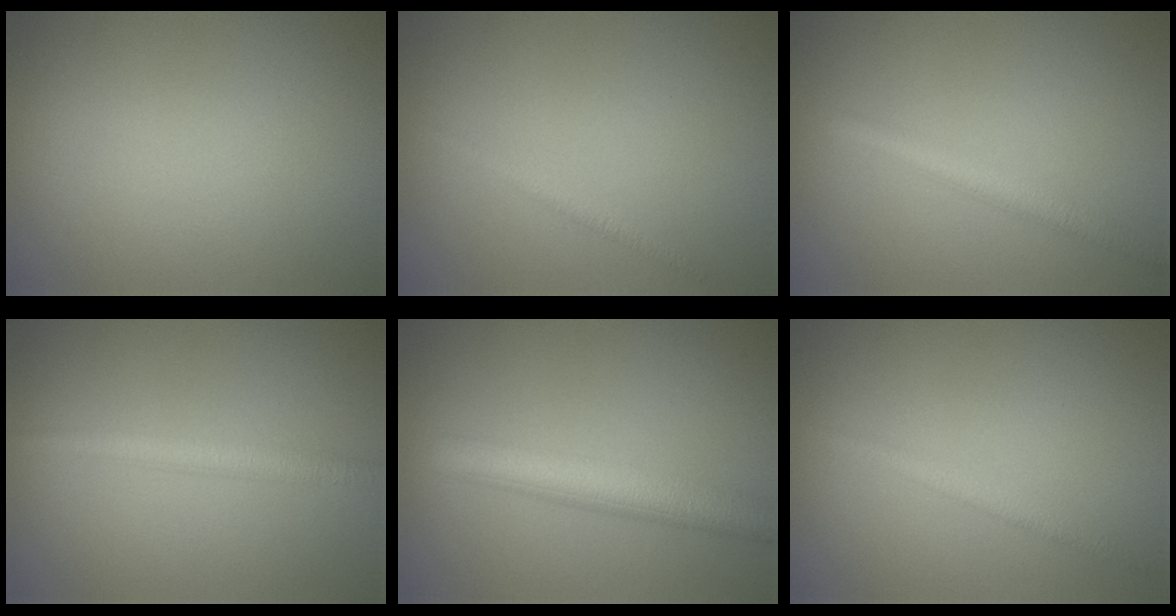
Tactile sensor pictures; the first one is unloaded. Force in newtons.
{"total": 0.9, "press": 0.9, "slide": 0.1}
{"total": 2.5, "press": 2.5, "slide": 0.1}
{"total": 2.5, "press": 2.5, "slide": 0.0}
{"total": 5.1, "press": 5.1, "slide": 0.1}
{"total": 1.3, "press": 1.3, "slide": 0.0}